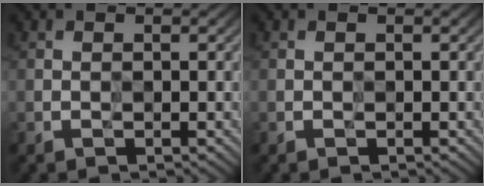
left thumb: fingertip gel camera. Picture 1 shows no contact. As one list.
[{"total": 0.0}]